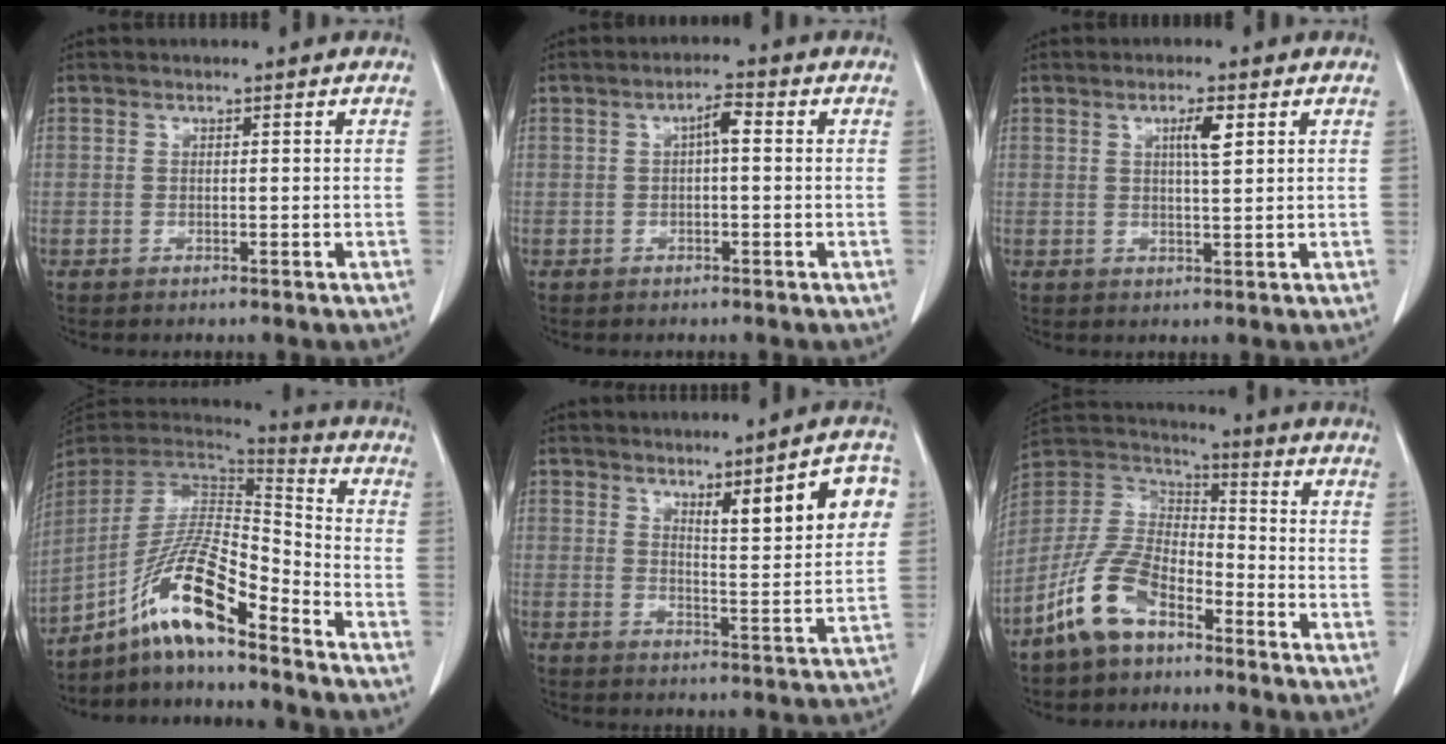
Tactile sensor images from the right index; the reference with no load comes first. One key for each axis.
{"total": 2.7, "fx": 0.3, "fy": 0.6, "fz": 2.6, "tx": -0.044, "ty": 0.007, "tz": 0.004}
{"total": 3.3, "fx": 1.3, "fy": 0.3, "fz": 3.0, "tx": -0.051, "ty": -0.001, "tz": 0.021}
{"total": 14.2, "fx": -9.6, "fy": 1.4, "fz": 10.4, "tx": -0.198, "ty": 0.006, "tz": -0.173}
{"total": 10.2, "fx": 4.5, "fy": 1.6, "fz": 9.0, "tx": -0.115, "ty": 0.001, "tz": 0.062}
{"total": 11.9, "fx": -7.4, "fy": 5.3, "fz": 7.6, "tx": -0.177, "ty": 0.006, "tz": -0.150}